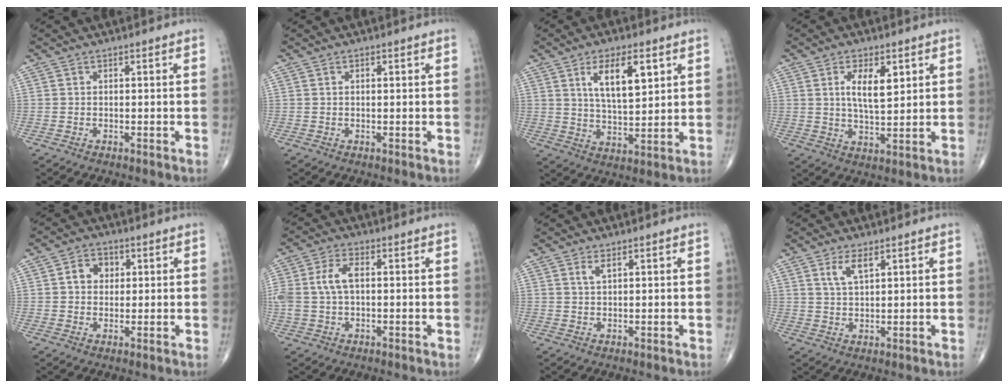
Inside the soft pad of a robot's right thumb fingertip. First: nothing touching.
{"total": 0.7, "force": [0.3, 0.2, 0.6], "torque": [-0.011, 0.003, 0.004]}
{"total": 10.5, "force": [4.4, 4.2, 8.6], "torque": [-0.134, -0.022, 0.083]}
{"total": 7.6, "force": [2.6, 3.2, 6.4], "torque": [-0.099, -0.018, 0.050]}
{"total": 4.6, "force": [1.0, 3.7, 2.5], "torque": [-0.021, 0.007, 0.012]}
{"total": 6.9, "force": [0.7, 3.9, 5.7], "torque": [-0.136, 0.017, 0.016]}
{"total": 1.6, "force": [0.9, 0.6, 1.2], "torque": [-0.027, 0.000, 0.020]}
{"total": 3.9, "force": [2.1, 1.5, 3.0], "torque": [-0.058, -0.007, 0.044]}